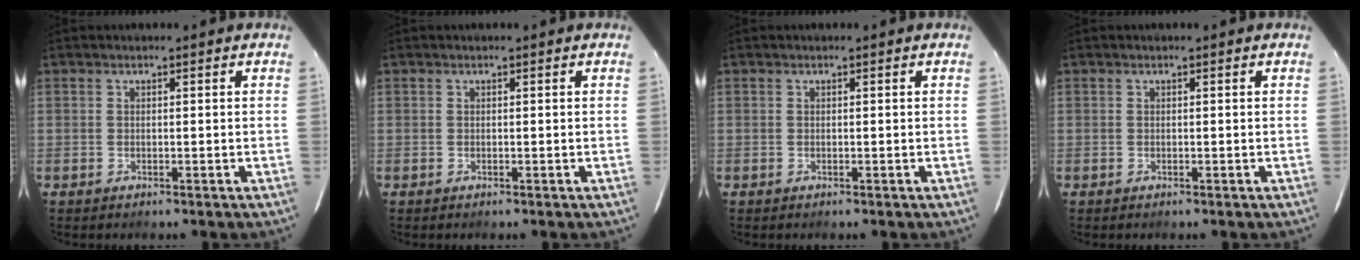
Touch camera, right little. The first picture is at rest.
{"total": 0.0}
{"total": 0.0}
{"total": 0.0}